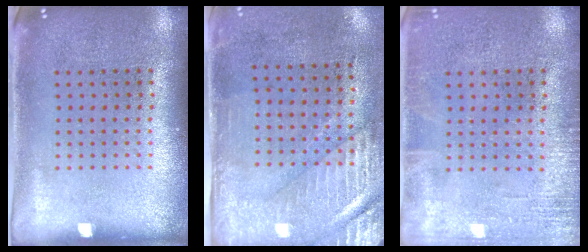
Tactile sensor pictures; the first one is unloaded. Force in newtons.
{"total": 2.9, "press": 2.4, "slide": 1.6}
{"total": 1.9, "press": 1.9, "slide": 0.2}